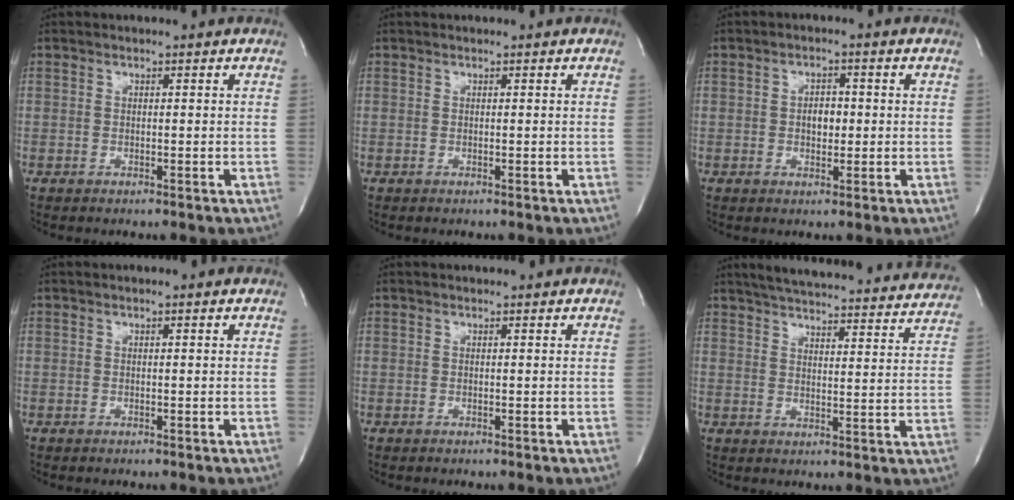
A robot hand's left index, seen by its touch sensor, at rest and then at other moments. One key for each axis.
{"total": 0.0}
{"total": 3.0, "fx": 0.0, "fy": 1.8, "fz": 2.4, "tx": -0.035, "ty": 0.005, "tz": 0.001}
{"total": 0.0}
{"total": 0.7, "fx": 0.7, "fy": 0.0, "fz": 0.1, "tx": -0.003, "ty": 0.007, "tz": 0.011}
{"total": 29.0, "fx": 27.0, "fy": 4.1, "fz": 9.9, "tx": -0.158, "ty": -0.043, "tz": 0.327}